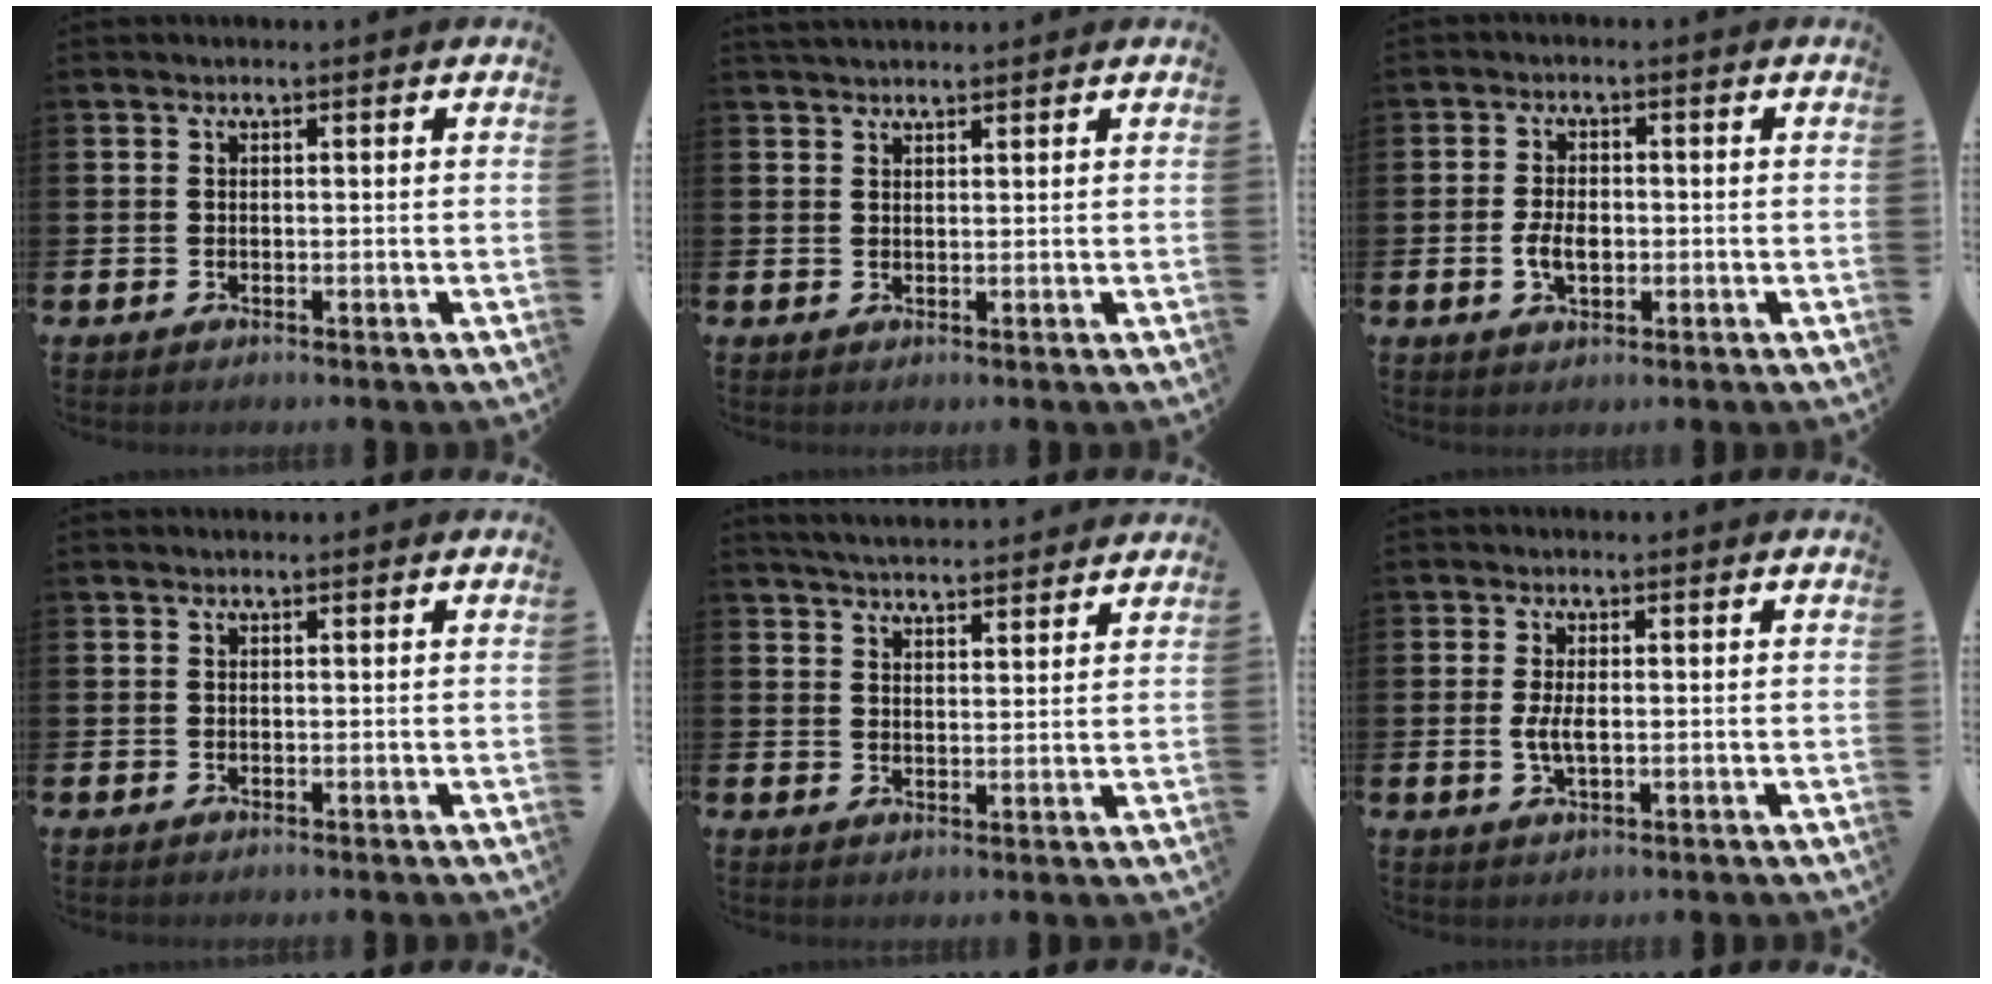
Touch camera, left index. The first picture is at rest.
{"total": 2.0, "force": [1.9, 0.4, 0.3], "torque": [0.001, -0.005, 0.032]}
{"total": 3.7, "force": [-0.5, 2.2, 2.9], "torque": [-0.043, 0.001, -0.012]}
{"total": 0.0}
{"total": 4.5, "force": [4.5, 0.2, 0.2], "torque": [-0.022, -0.024, 0.082]}
{"total": 2.7, "force": [0.1, 1.1, 2.5], "torque": [-0.044, 0.001, -0.001]}